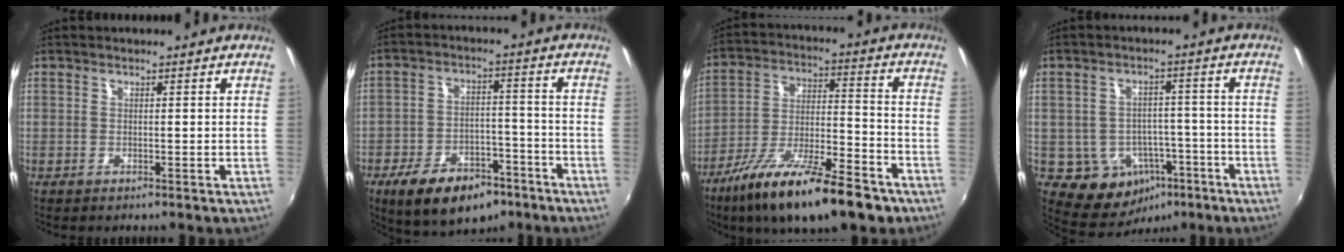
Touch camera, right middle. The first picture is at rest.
{"total": 14.5, "force": [-9.2, 7.6, 8.1], "torque": [-0.166, 0.000, -0.136]}
{"total": 20.9, "force": [-14.1, 5.8, 14.3], "torque": [-0.255, -0.035, -0.230]}
{"total": 10.3, "force": [-4.7, 8.3, 3.8], "torque": [-0.080, 0.021, -0.039]}